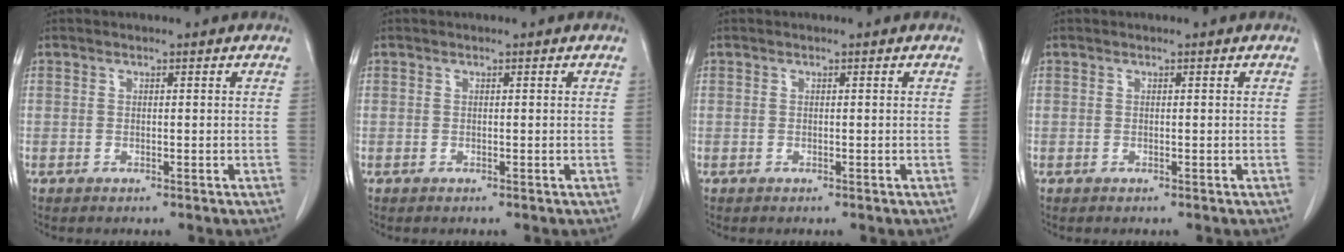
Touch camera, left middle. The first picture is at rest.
{"total": 0.0}
{"total": 0.0}
{"total": 0.0}